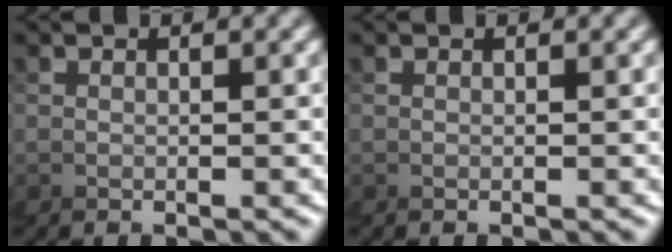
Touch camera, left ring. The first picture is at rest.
{"total": 0.0}